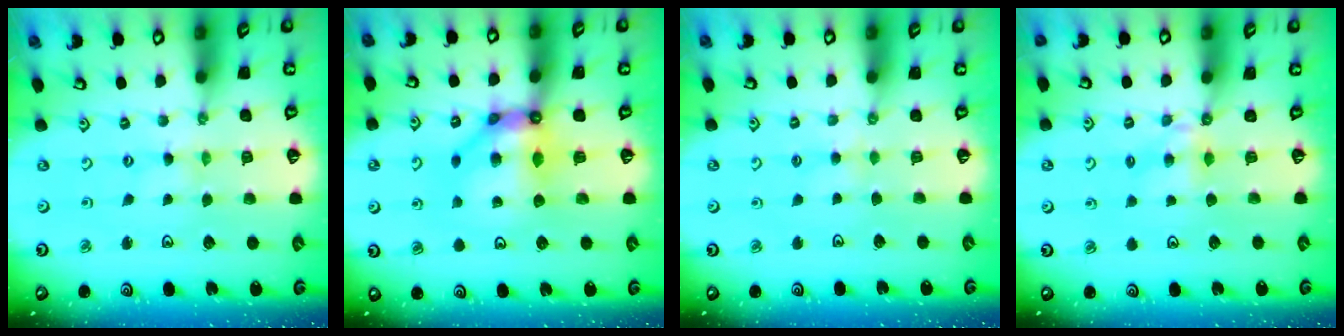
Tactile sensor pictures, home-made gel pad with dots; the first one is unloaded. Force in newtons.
{"total": 10.2, "press": 10.1, "slide": 0.9}
{"total": 2.8, "press": 2.7, "slide": 0.5}
{"total": 4.9, "press": 4.8, "slide": 0.8}